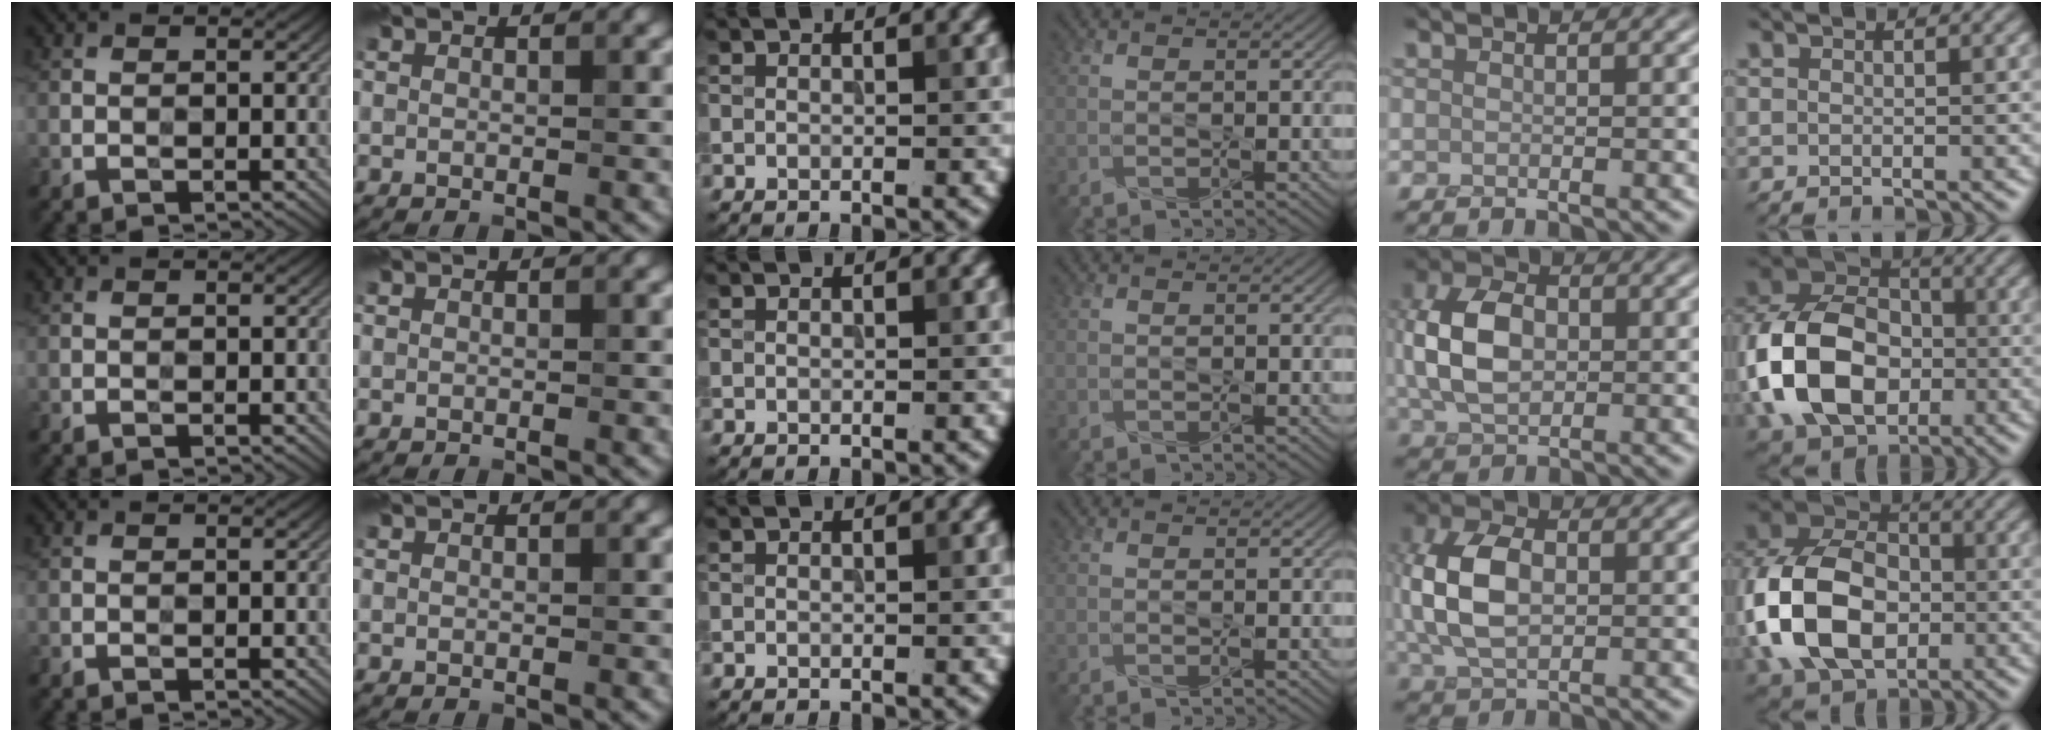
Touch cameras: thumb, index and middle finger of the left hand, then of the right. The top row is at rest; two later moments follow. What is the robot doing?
{"motion": "press", "object": "stapler"}